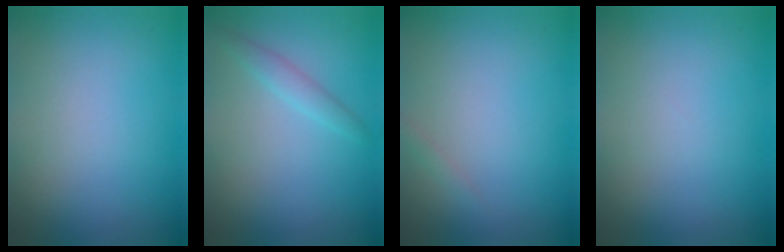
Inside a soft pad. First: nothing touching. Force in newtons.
{"total": 1.4, "press": 1.4, "slide": 0.0}
{"total": 0.6, "press": 0.6, "slide": 0.0}
{"total": 0.0}